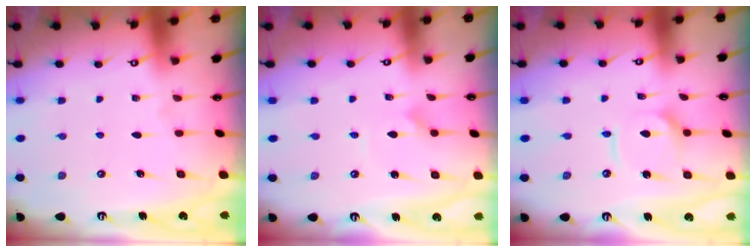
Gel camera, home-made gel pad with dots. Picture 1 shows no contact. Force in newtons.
{"total": 1.9, "press": 1.9, "slide": 0.2}
{"total": 7.5, "press": 7.4, "slide": 0.8}